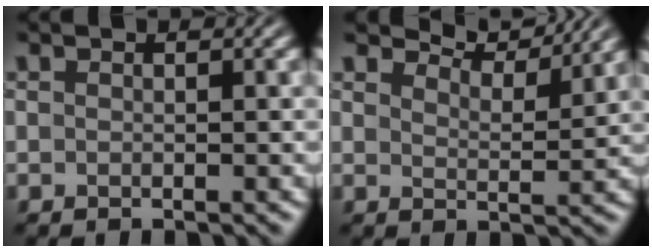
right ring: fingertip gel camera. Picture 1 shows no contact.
{"total": 4.7, "force": [4.5, 0.5, 1.3], "torque": [-0.031, 0.003, 0.062]}